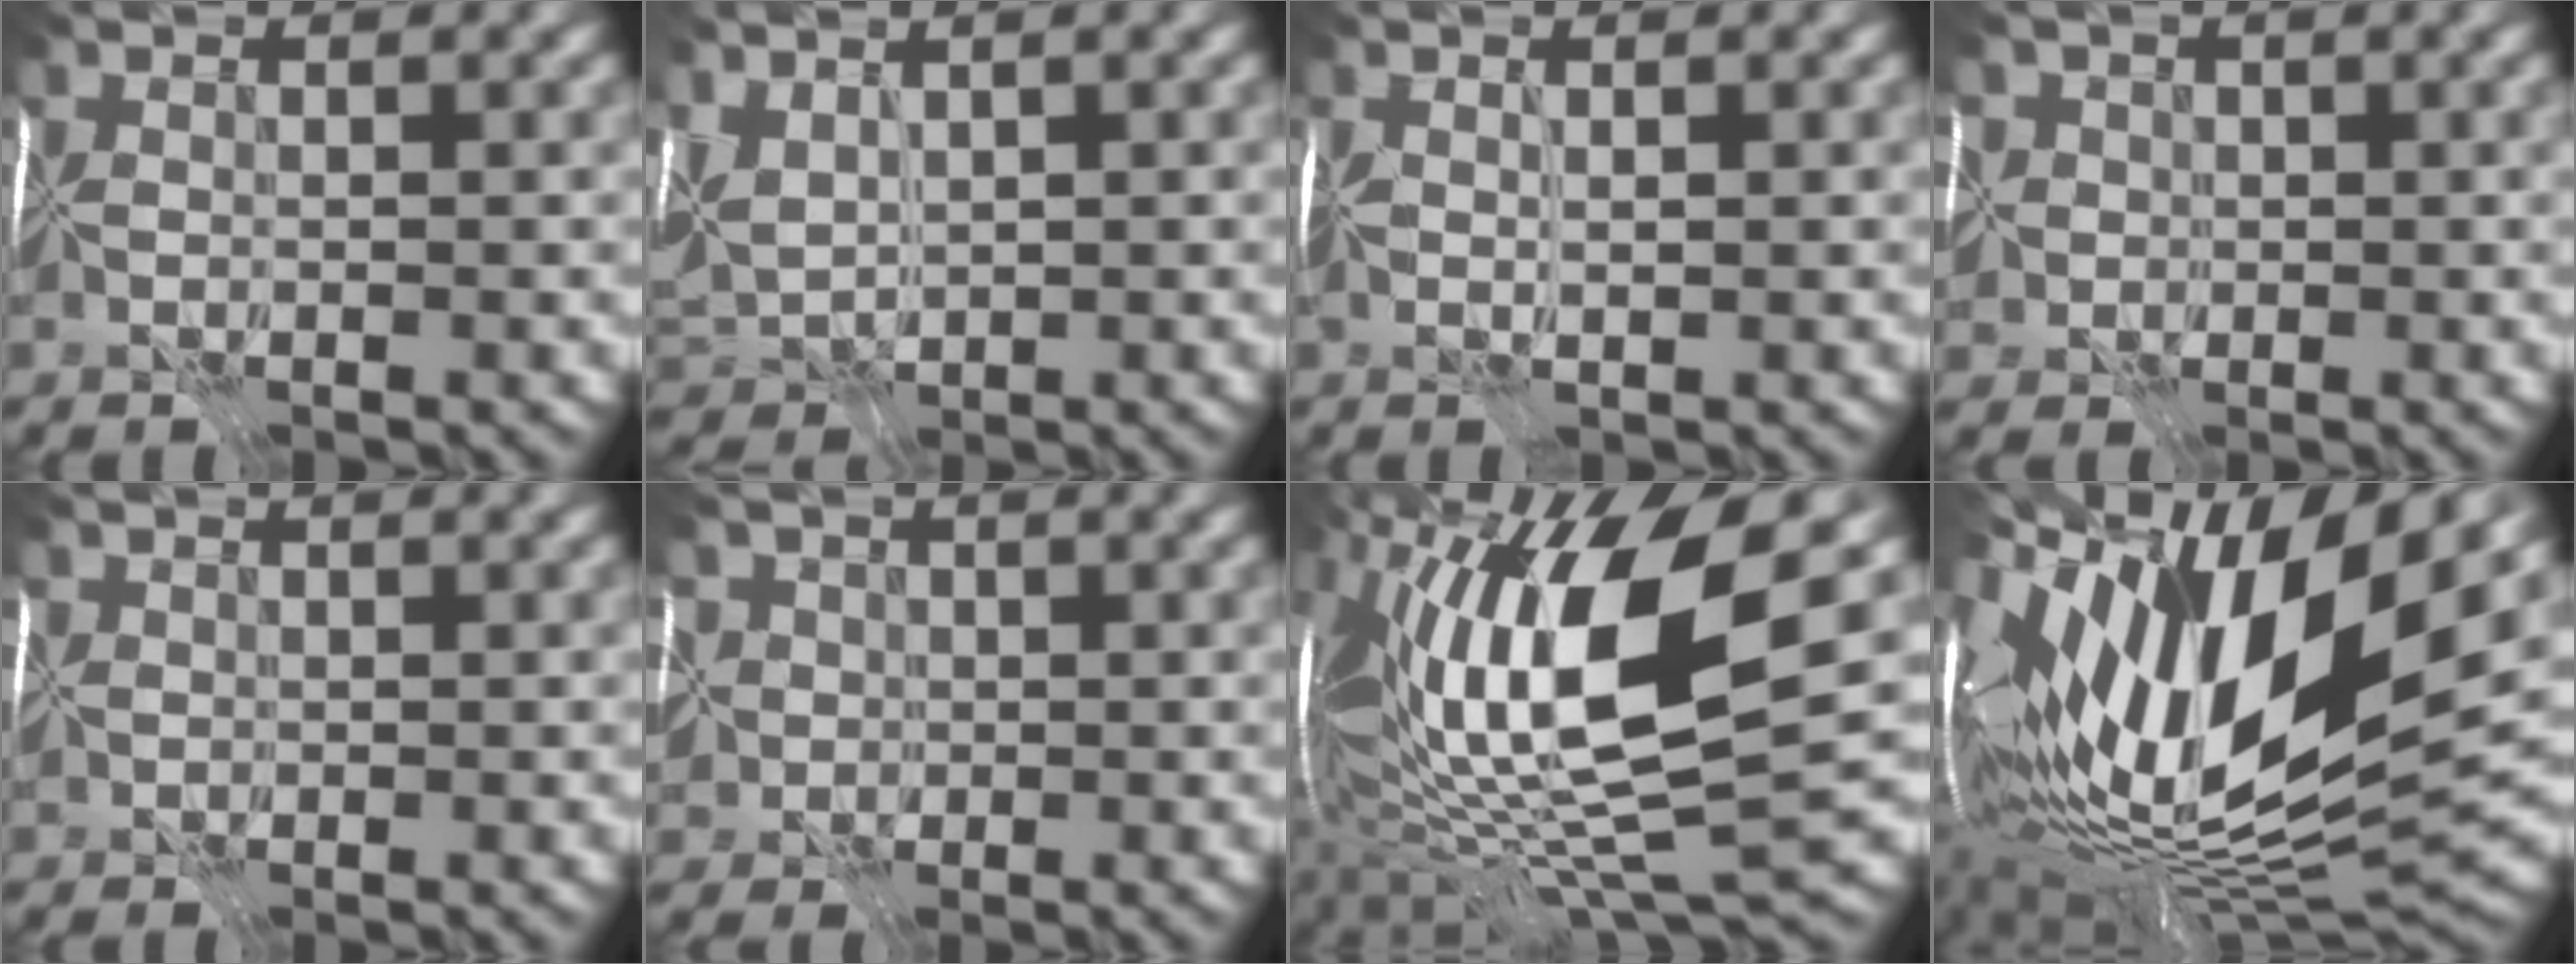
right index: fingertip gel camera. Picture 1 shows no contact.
{"total": 2.0, "force": [1.0, 1.0, 1.4], "torque": [-0.024, 0.000, 0.018]}
{"total": 1.0, "force": [-0.1, -1.0, -0.2], "torque": [0.015, -0.007, 0.000]}
{"total": 4.5, "force": [-0.3, 4.1, 1.8], "torque": [-0.037, 0.017, -0.037]}
{"total": 2.7, "force": [-0.5, 2.4, 1.0], "torque": [-0.027, 0.007, -0.015]}
{"total": 5.2, "force": [-0.1, 4.6, 2.4], "torque": [-0.048, 0.015, -0.034]}
{"total": 15.5, "force": [2.2, 4.4, 14.7], "torque": [-0.268, -0.012, 0.049]}
{"total": 17.0, "force": [3.5, 5.9, 15.5], "torque": [-0.277, 0.004, 0.054]}